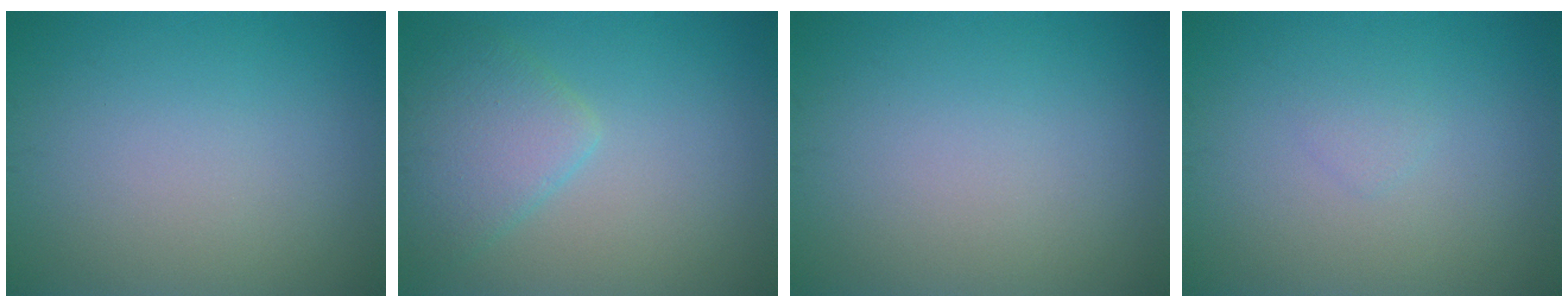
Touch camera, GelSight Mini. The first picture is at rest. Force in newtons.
{"total": 3.8, "press": 3.8, "slide": 0.3}
{"total": 0.0}
{"total": 0.6, "press": 0.6, "slide": 0.0}